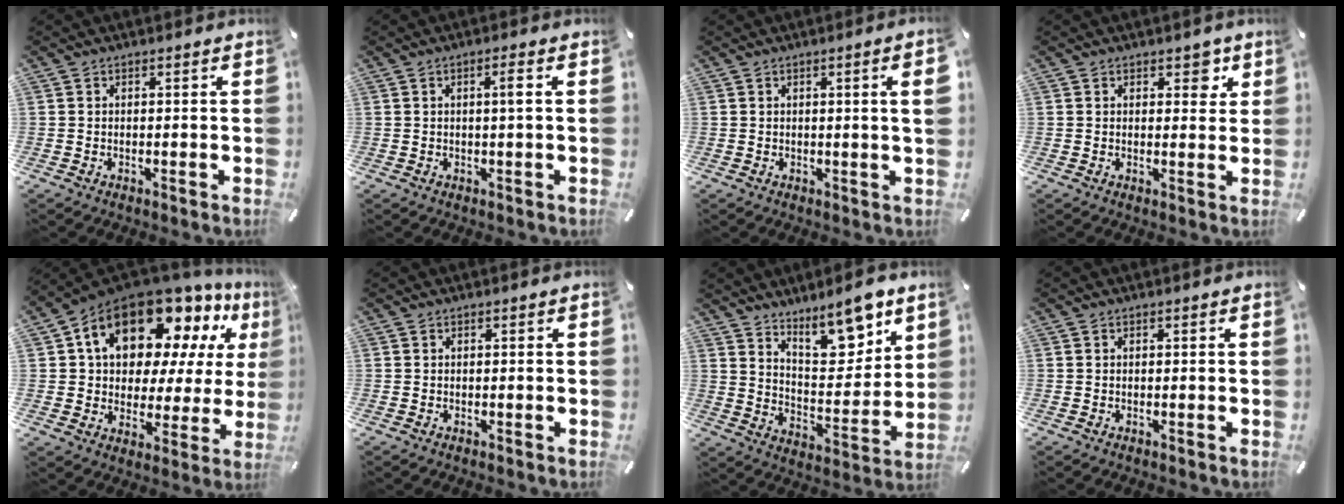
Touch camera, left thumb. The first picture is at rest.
{"total": 2.7, "force": [0.4, 0.1, 2.7], "torque": [-0.052, 0.003, 0.003]}
{"total": 4.2, "force": [0.6, 0.1, 4.2], "torque": [-0.067, -0.008, 0.007]}
{"total": 2.6, "force": [1.4, 1.7, 1.5], "torque": [-0.001, -0.006, 0.016]}
{"total": 19.8, "force": [11.2, 12.1, 11.0], "torque": [-0.198, -0.064, 0.198]}
{"total": 0.0}
{"total": 13.2, "force": [10.4, 5.3, 6.2], "torque": [-0.066, -0.080, 0.180]}
{"total": 0.0}